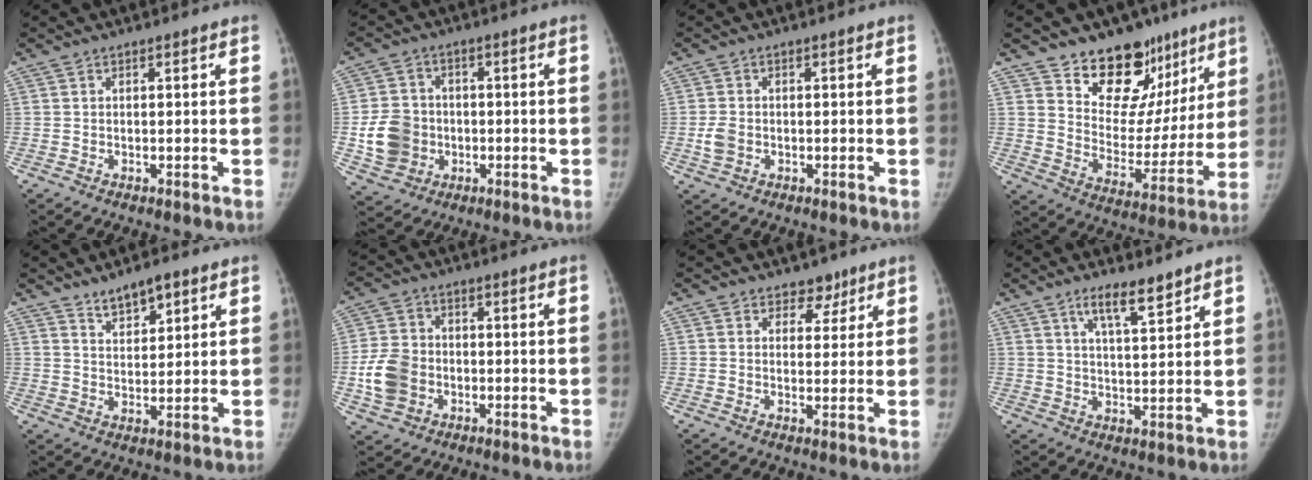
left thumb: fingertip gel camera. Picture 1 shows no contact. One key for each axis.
{"total": 9.6, "fx": -1.6, "fy": 8.5, "fz": 4.3, "tx": -0.058, "ty": 0.011, "tz": -0.026}
{"total": 3.1, "fx": -0.6, "fy": 2.4, "fz": 1.8, "tx": -0.039, "ty": 0.005, "tz": -0.011}
{"total": 18.7, "fx": 12.8, "fy": 11.5, "fz": 7.3, "tx": -0.038, "ty": -0.075, "tz": 0.193}
{"total": 5.5, "fx": 3.9, "fy": 2.2, "fz": 3.1, "tx": -0.035, "ty": -0.028, "tz": 0.070}
{"total": 8.8, "fx": -2.0, "fy": 7.1, "fz": 4.8, "tx": -0.083, "ty": 0.011, "tz": -0.037}
{"total": 3.7, "fx": 2.6, "fy": 2.5, "fz": 0.8, "tx": 0.017, "ty": -0.015, "tz": 0.036}
{"total": 6.2, "fx": 4.6, "fy": 1.2, "fz": 4.1, "tx": -0.060, "ty": -0.031, "tz": 0.078}